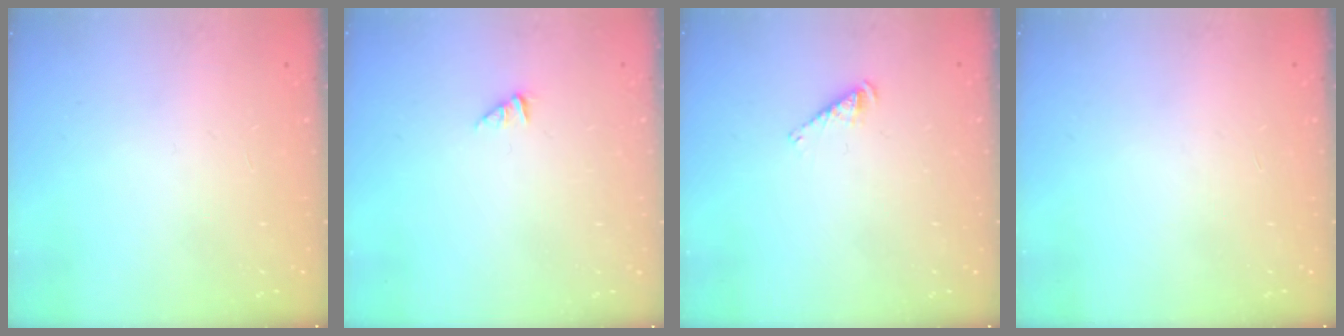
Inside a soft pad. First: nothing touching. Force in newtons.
{"total": 0.0}
{"total": 2.9, "press": 2.9, "slide": 0.5}
{"total": 0.0}